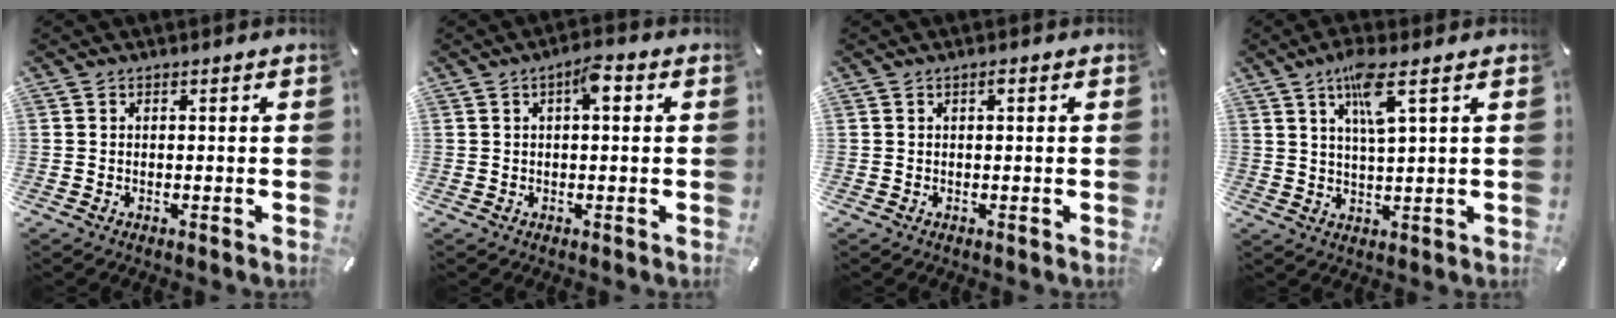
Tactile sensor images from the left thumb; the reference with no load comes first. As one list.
[{"total": 4.3, "force": [1.1, 1.6, 3.8], "torque": [-0.062, 0.004, 0.012]}, {"total": 0.9, "force": [0.4, 0.2, 0.8], "torque": [-0.015, 0.003, 0.006]}, {"total": 8.2, "force": [4.1, 1.3, 7.0], "torque": [-0.129, -0.003, 0.066]}]